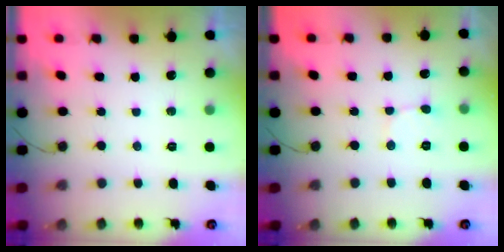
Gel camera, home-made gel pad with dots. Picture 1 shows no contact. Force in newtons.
{"total": 0.9, "press": 0.9, "slide": 0.1}